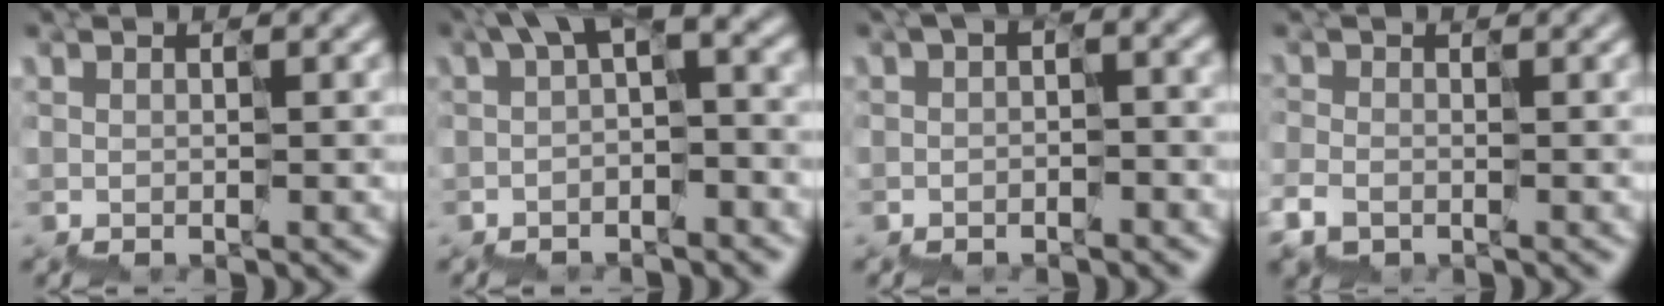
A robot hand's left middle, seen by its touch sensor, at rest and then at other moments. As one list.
[{"total": 4.3, "force": [0.4, 1.8, 3.9], "torque": [-0.067, 0.006, -0.003]}, {"total": 2.0, "force": [-0.8, 1.0, 1.6], "torque": [-0.026, 0.002, -0.017]}, {"total": 1.0, "force": [-0.9, 0.3, -0.1], "torque": [0.021, 0.002, -0.019]}]